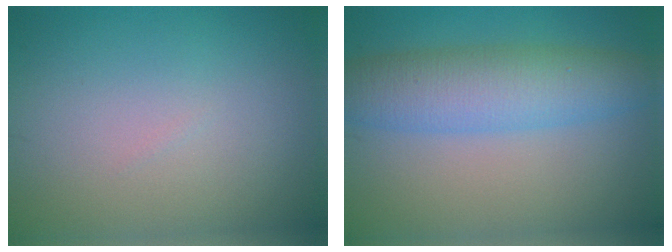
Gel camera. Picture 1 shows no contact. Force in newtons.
{"total": 6.2, "press": 6.2, "slide": 0.3}